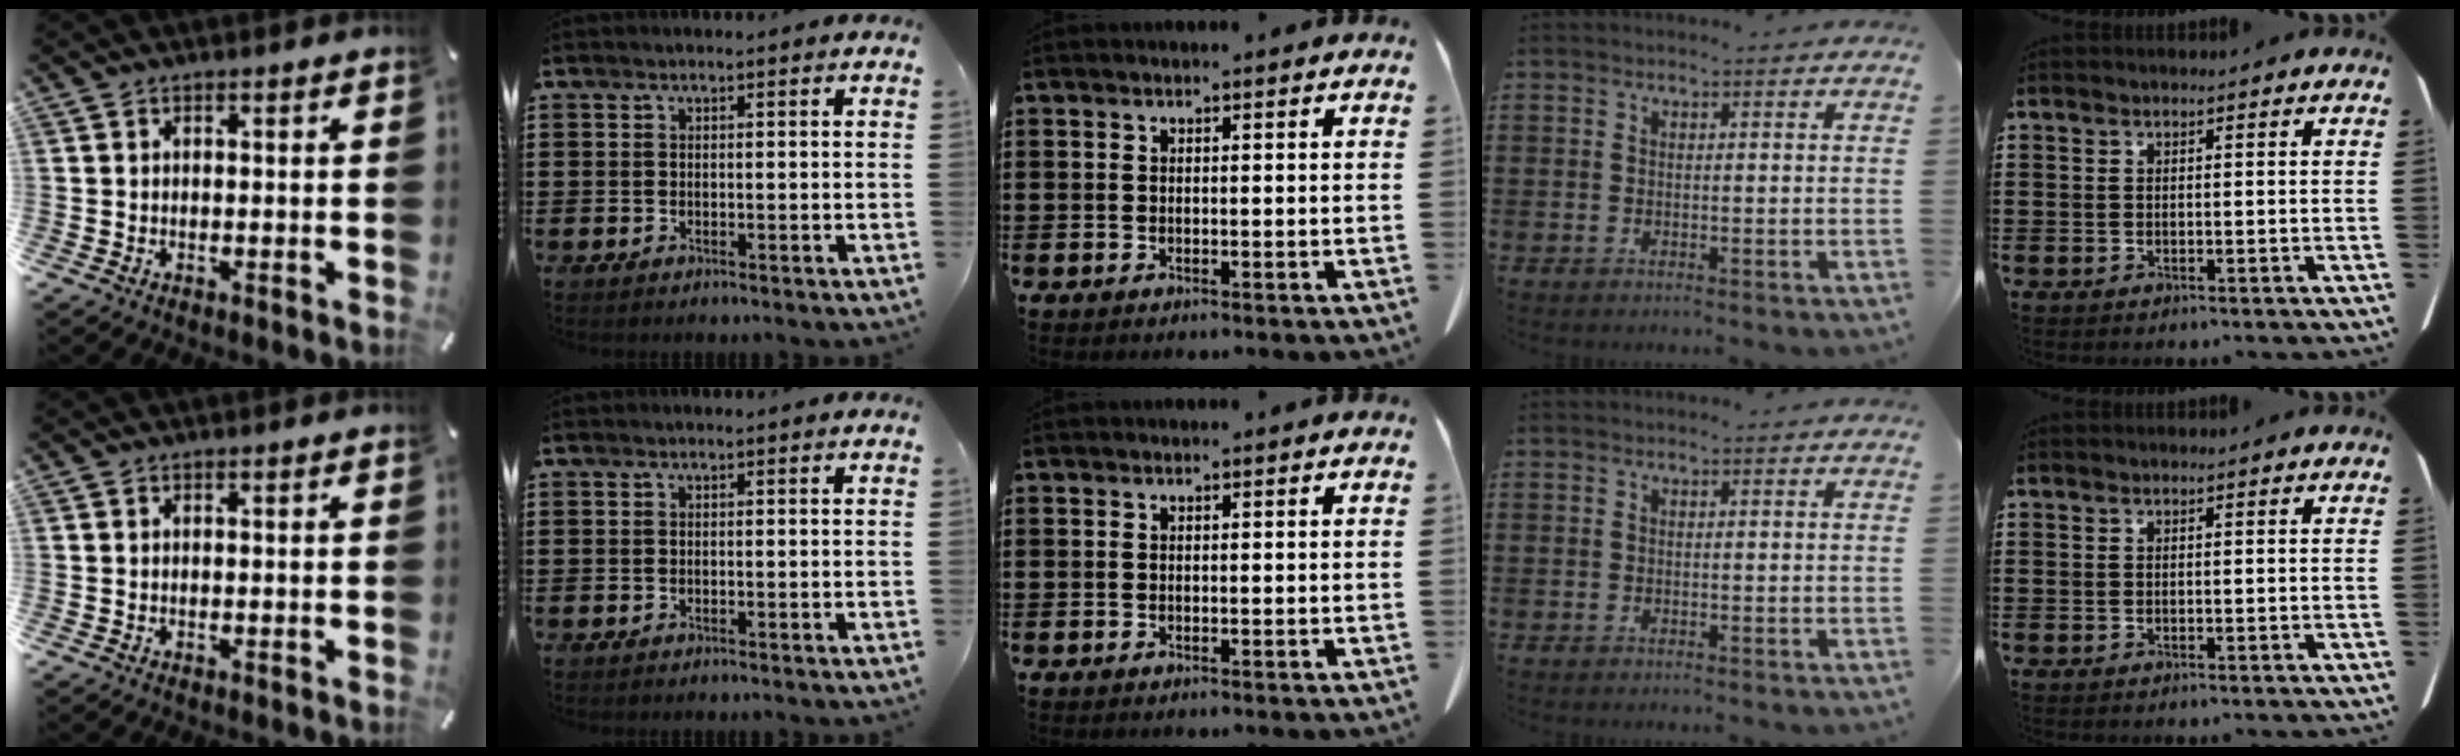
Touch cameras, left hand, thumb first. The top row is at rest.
{}